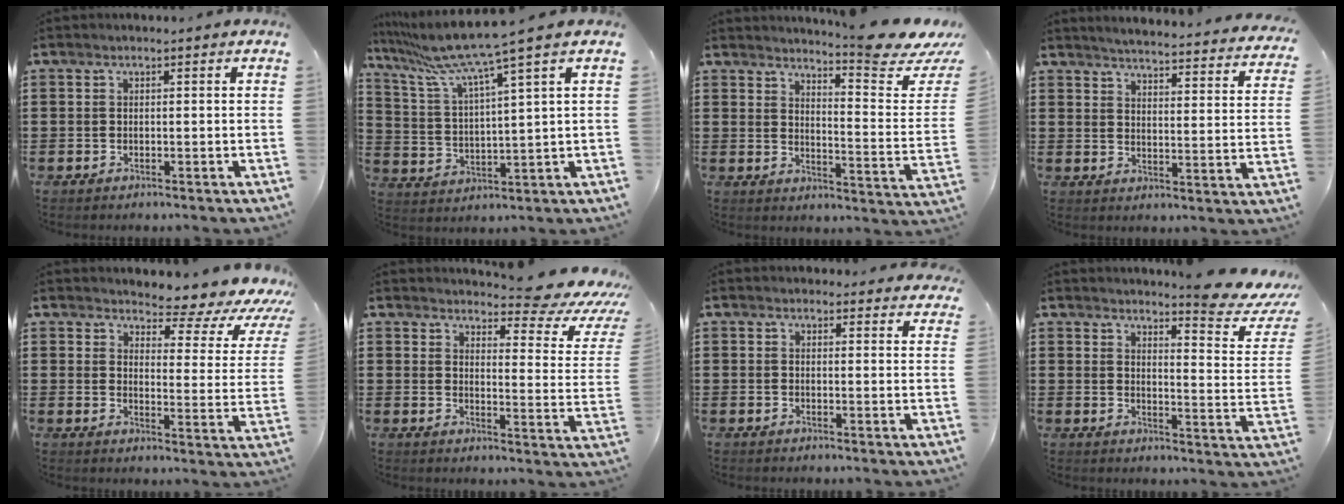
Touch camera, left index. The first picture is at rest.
{"total": 8.3, "force": [6.5, -0.8, 5.1], "torque": [-0.126, -0.041, 0.107]}
{"total": 7.8, "force": [6.6, 0.3, 4.2], "torque": [-0.068, -0.054, 0.104]}
{"total": 3.5, "force": [3.4, -0.6, 0.7], "torque": [-0.035, -0.036, 0.050]}
{"total": 5.1, "force": [4.3, 1.5, 2.3], "torque": [-0.039, -0.040, 0.062]}
{"total": 6.9, "force": [6.1, 1.0, 3.2], "torque": [-0.052, -0.050, 0.098]}
{"total": 2.4, "force": [2.3, 0.4, 0.1], "torque": [0.001, -0.008, 0.043]}
{"total": 6.7, "force": [5.8, 0.1, 3.2], "torque": [-0.055, -0.044, 0.095]}